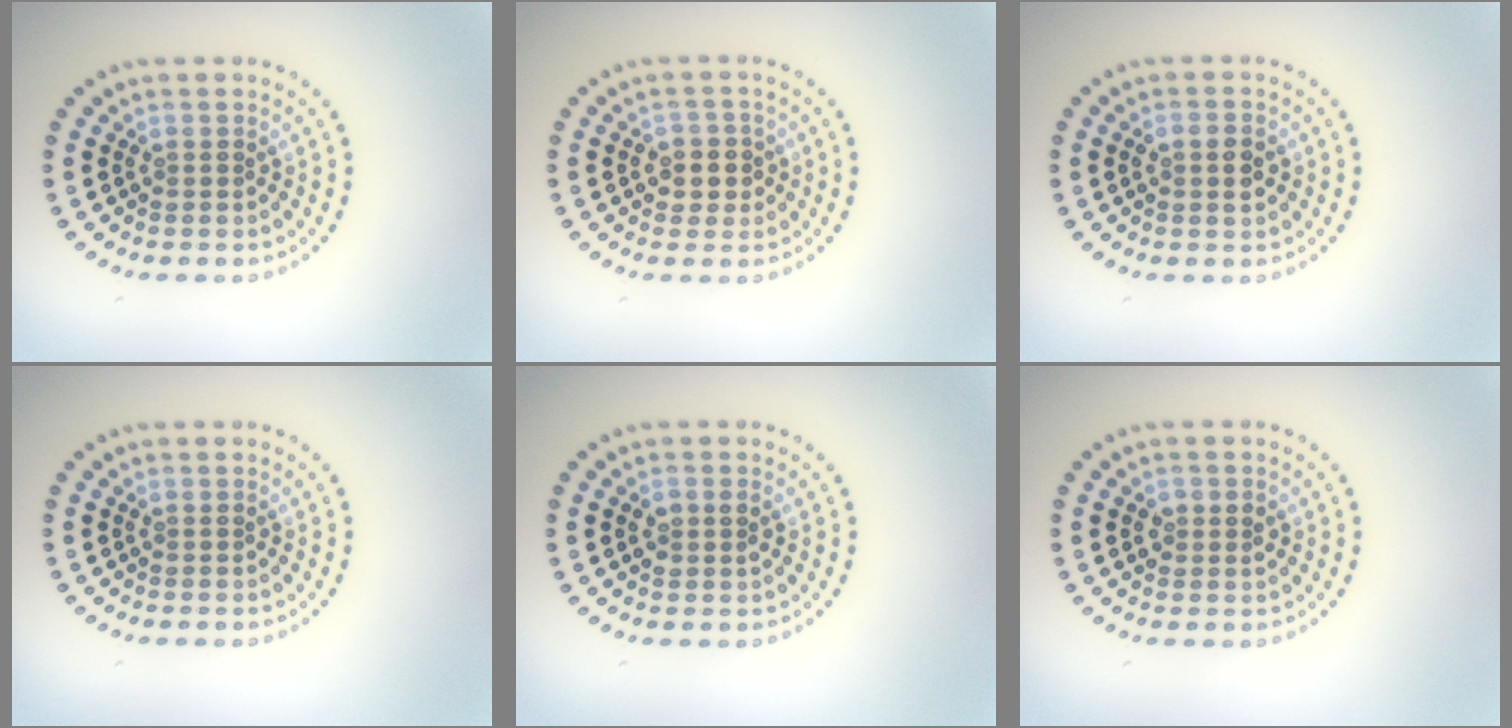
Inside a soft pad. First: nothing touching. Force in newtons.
{"total": 2.4, "press": 2.3, "slide": 0.8}
{"total": 2.0, "press": 2.0, "slide": 0.2}
{"total": 0.0}
{"total": 1.4, "press": 1.4, "slide": 0.3}
{"total": 1.5, "press": 1.5, "slide": 0.2}